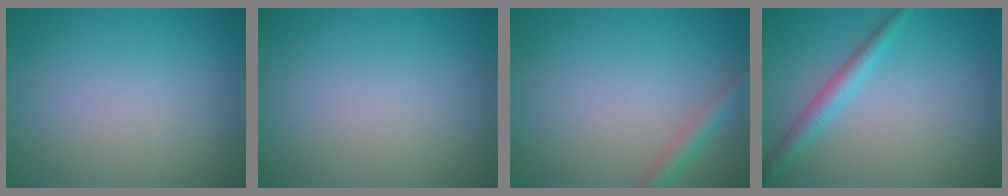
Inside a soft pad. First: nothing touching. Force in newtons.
{"total": 0.0}
{"total": 2.0, "press": 2.0, "slide": 0.1}
{"total": 2.3, "press": 2.3, "slide": 0.2}